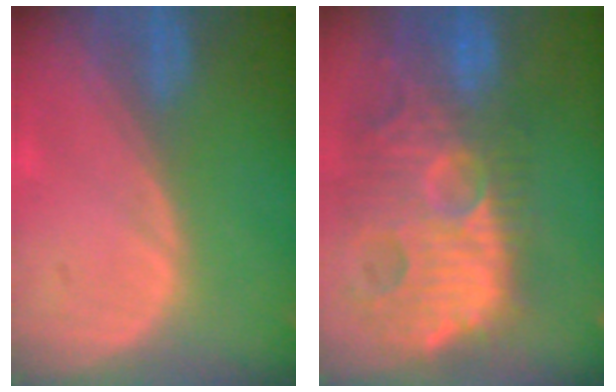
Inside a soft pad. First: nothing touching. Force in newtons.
{"total": 14.7, "press": 12.6, "slide": 7.5}